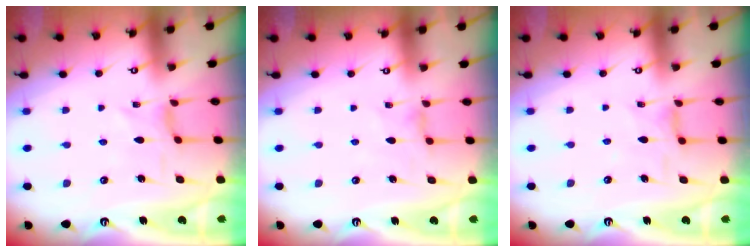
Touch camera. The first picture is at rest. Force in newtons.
{"total": 1.8, "press": 1.7, "slide": 0.4}
{"total": 2.7, "press": 2.6, "slide": 0.5}